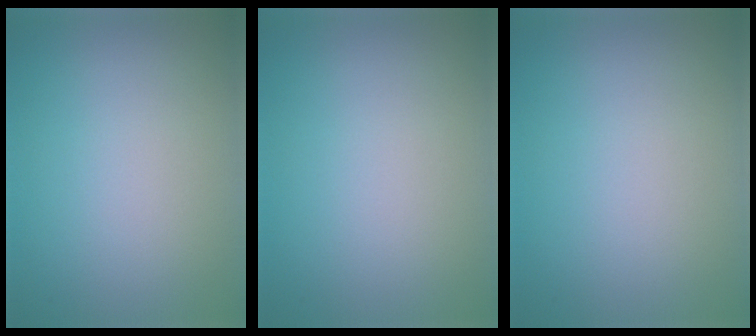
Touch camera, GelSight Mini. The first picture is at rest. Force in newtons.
{"total": 0.0}
{"total": 0.0}